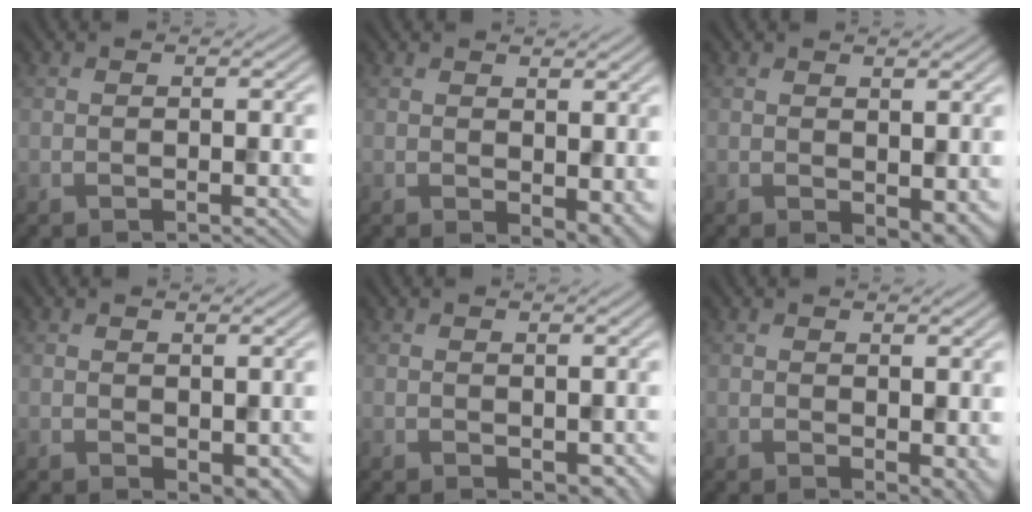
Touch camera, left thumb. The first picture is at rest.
{"total": 4.6, "force": [0.1, 3.0, 3.5], "torque": [-0.056, -0.019, 0.012]}
{"total": 3.2, "force": [0.3, 2.0, 2.4], "torque": [-0.036, -0.012, 0.010]}
{"total": 2.4, "force": [0.2, 1.6, 1.8], "torque": [-0.030, -0.009, 0.009]}
{"total": 1.8, "force": [0.1, 1.2, 1.3], "torque": [-0.022, -0.008, 0.007]}
{"total": 4.4, "force": [-0.3, 2.7, 3.4], "torque": [-0.049, -0.017, 0.006]}